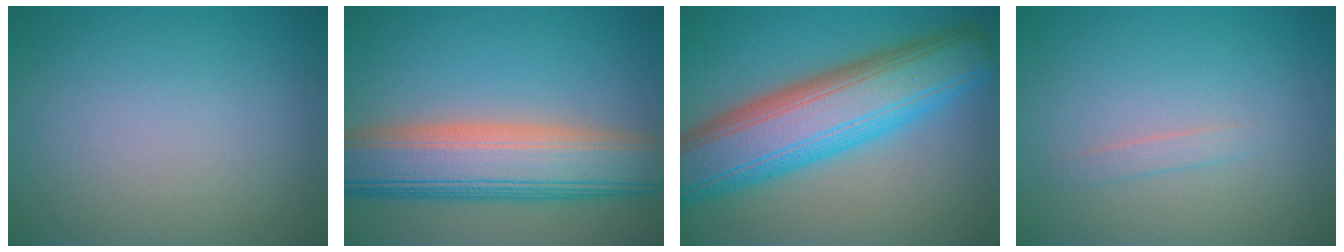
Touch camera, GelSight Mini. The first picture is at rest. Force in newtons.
{"total": 9.8, "press": 9.8, "slide": 0.6}
{"total": 11.4, "press": 11.4, "slide": 0.1}
{"total": 0.9, "press": 0.9, "slide": 0.1}